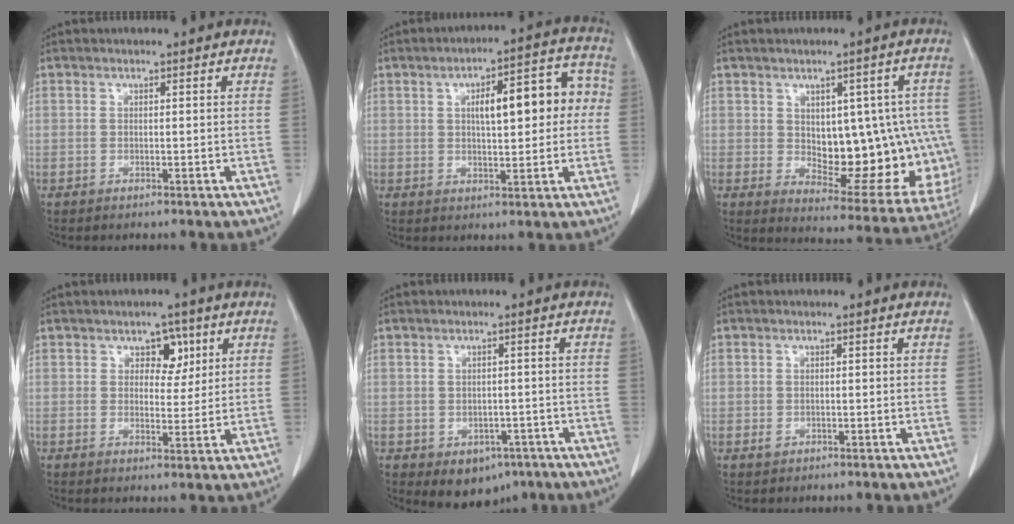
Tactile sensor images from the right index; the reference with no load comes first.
{"total": 11.1, "force": [1.6, 3.7, 10.4], "torque": [-0.139, 0.039, 0.025]}
{"total": 17.2, "force": [-0.4, 8.8, 14.8], "torque": [-0.151, 0.016, 0.024]}
{"total": 4.1, "force": [1.9, 2.7, 2.5], "torque": [-0.029, 0.006, 0.028]}
{"total": 5.8, "force": [-3.1, 4.2, 2.5], "torque": [-0.025, 0.003, -0.030]}
{"total": 1.2, "force": [-0.2, 1.1, 0.3], "torque": [-0.001, 0.004, 0.002]}